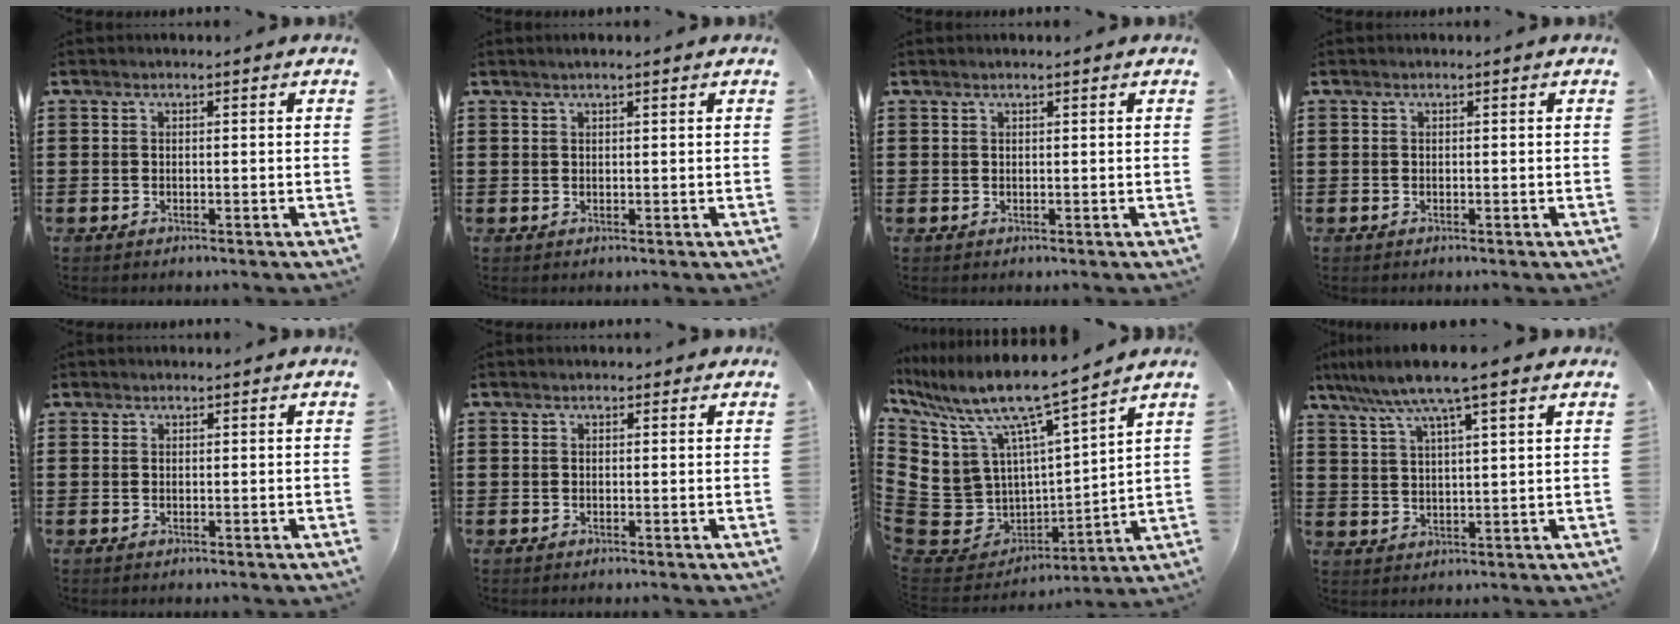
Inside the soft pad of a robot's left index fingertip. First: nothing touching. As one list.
[{"total": 1.1, "force": [0.8, 0.0, 0.8], "torque": [-0.016, 0.000, 0.014]}, {"total": 0.6, "force": [0.4, 0.0, 0.5], "torque": [-0.009, 0.000, 0.009]}, {"total": 0.0}, {"total": 0.6, "force": [0.4, 0.4, 0.1], "torque": [-0.004, 0.002, 0.008]}, {"total": 0.9, "force": [0.5, 0.7, 0.2], "torque": [-0.006, 0.005, 0.009]}, {"total": 11.9, "force": [8.4, 5.6, 6.4], "torque": [-0.182, -0.064, 0.145]}, {"total": 7.8, "force": [5.8, 0.1, 5.3], "torque": [-0.117, -0.015, 0.100]}]